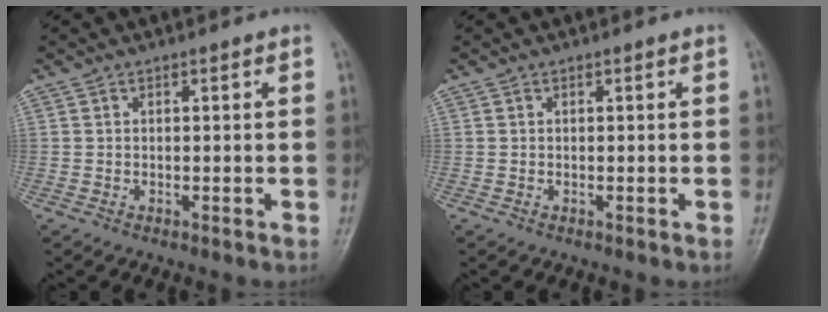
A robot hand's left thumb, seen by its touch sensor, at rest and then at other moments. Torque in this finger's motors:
{"motor_torque": [0.04, 0.05, -0.07, -0.06, 0.00]}